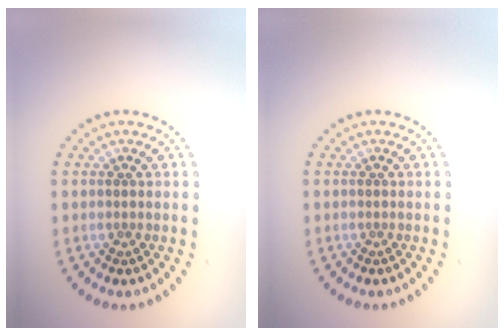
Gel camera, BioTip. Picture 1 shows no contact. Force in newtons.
{"total": 0.0}